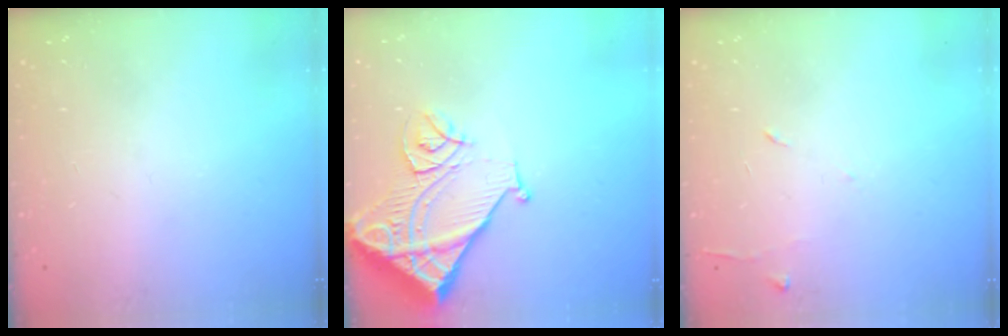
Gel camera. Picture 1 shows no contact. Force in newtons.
{"total": 15.0, "press": 14.9, "slide": 1.9}
{"total": 5.8, "press": 5.7, "slide": 0.6}